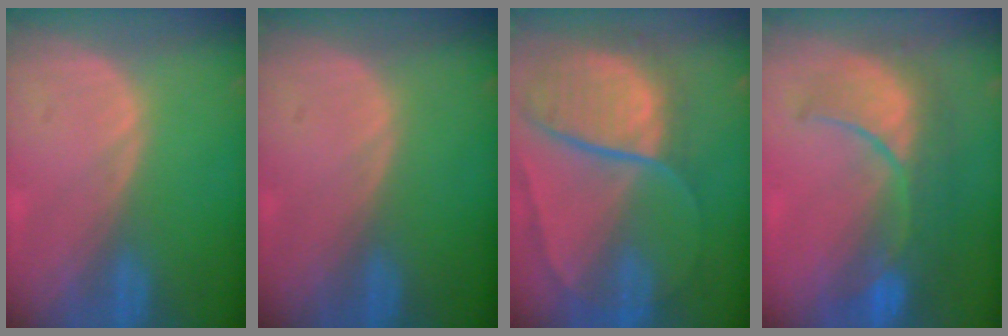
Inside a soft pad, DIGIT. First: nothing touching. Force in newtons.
{"total": 0.0}
{"total": 10.7, "press": 8.9, "slide": 5.9}
{"total": 10.3, "press": 9.0, "slide": 5.1}